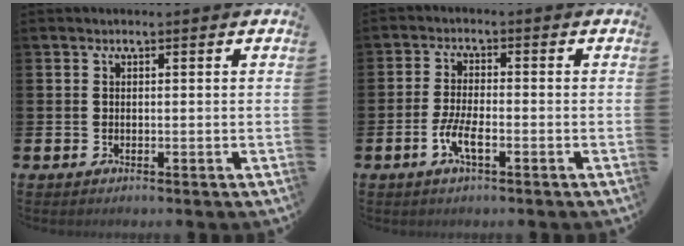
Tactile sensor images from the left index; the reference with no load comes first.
{"total": 3.8, "force": [-1.6, 1.0, 3.3], "torque": [-0.069, -0.001, -0.032]}